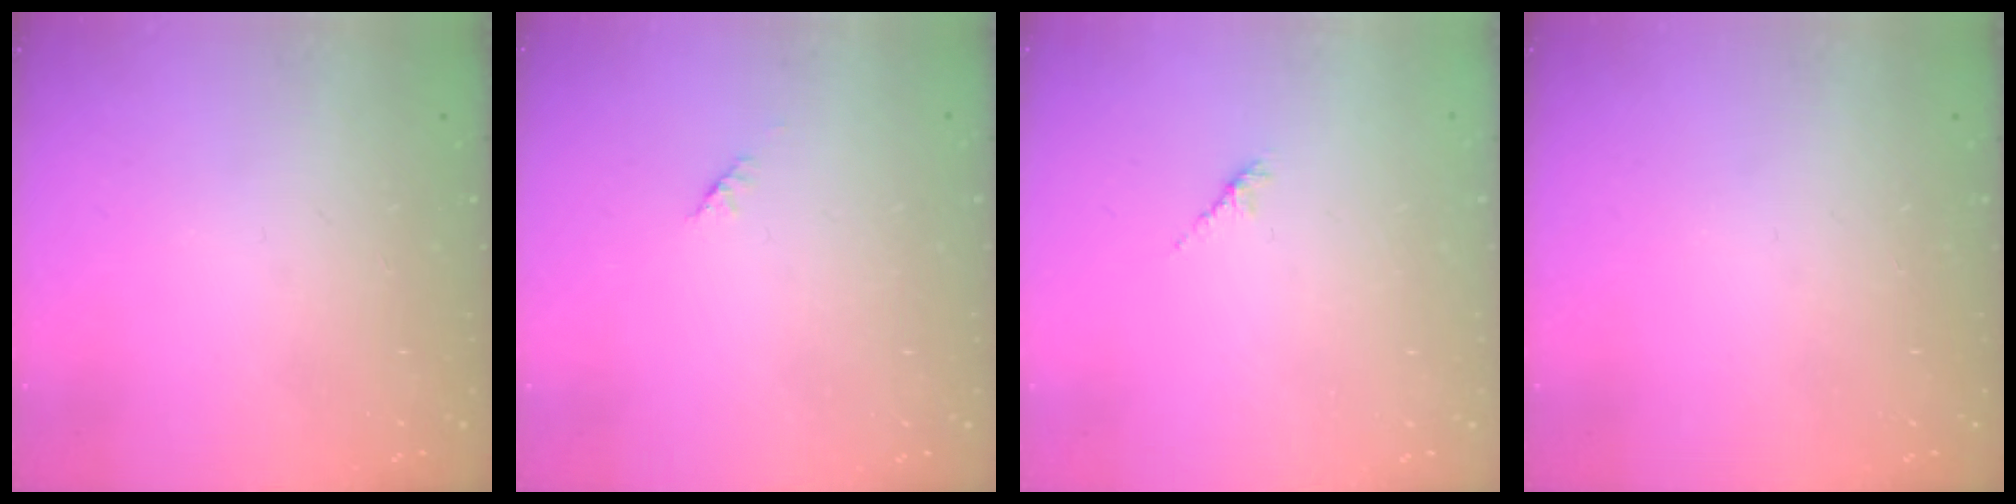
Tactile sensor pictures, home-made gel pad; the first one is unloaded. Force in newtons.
{"total": 1.4, "press": 1.3, "slide": 0.5}
{"total": 2.6, "press": 2.4, "slide": 0.7}
{"total": 0.0}